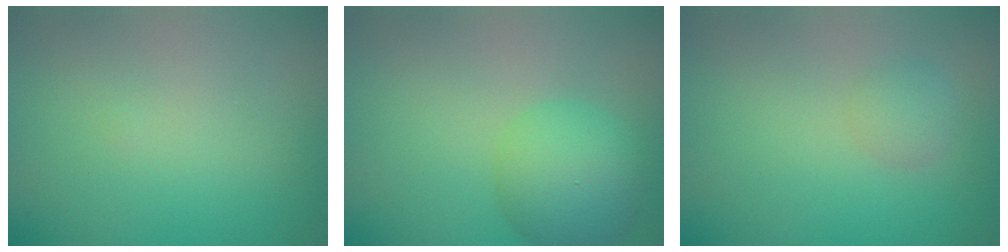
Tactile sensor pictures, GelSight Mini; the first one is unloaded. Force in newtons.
{"total": 5.0, "press": 4.9, "slide": 0.2}
{"total": 1.5, "press": 1.5, "slide": 0.0}